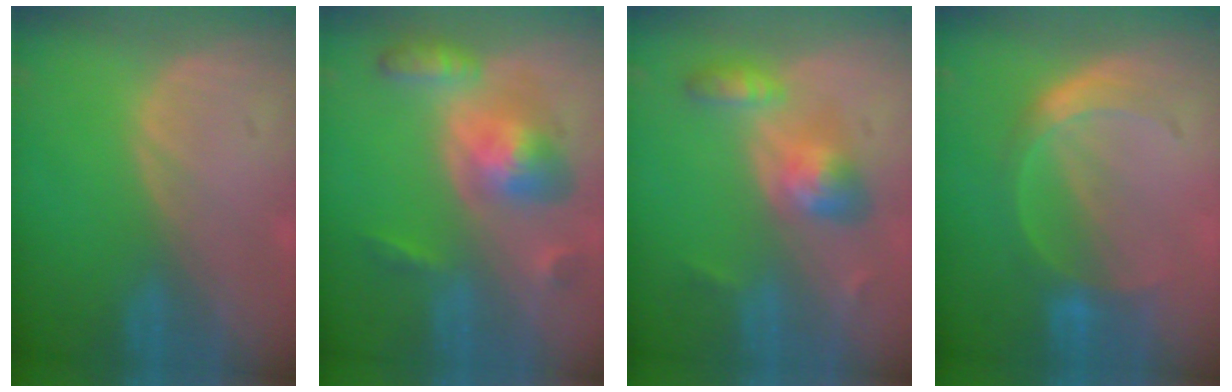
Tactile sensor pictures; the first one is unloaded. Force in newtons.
{"total": 7.9, "press": 7.9, "slide": 0.5}
{"total": 5.7, "press": 5.7, "slide": 0.6}
{"total": 4.9, "press": 4.9, "slide": 0.3}